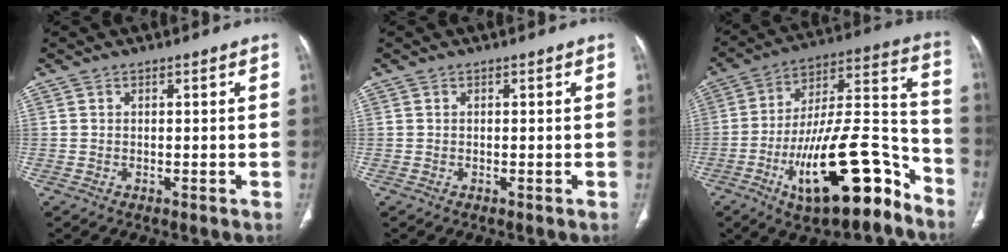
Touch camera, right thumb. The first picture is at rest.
{"total": 0.0}
{"total": 24.7, "force": [-13.1, 8.6, 19.1], "torque": [-0.284, 0.084, -0.209]}